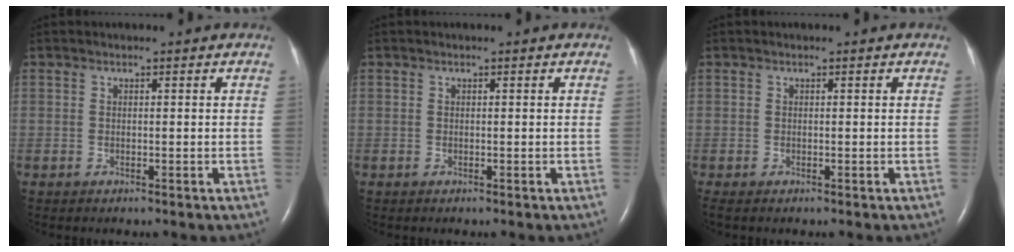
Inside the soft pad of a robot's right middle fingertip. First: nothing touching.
{"total": 0.0}
{"total": 0.0}